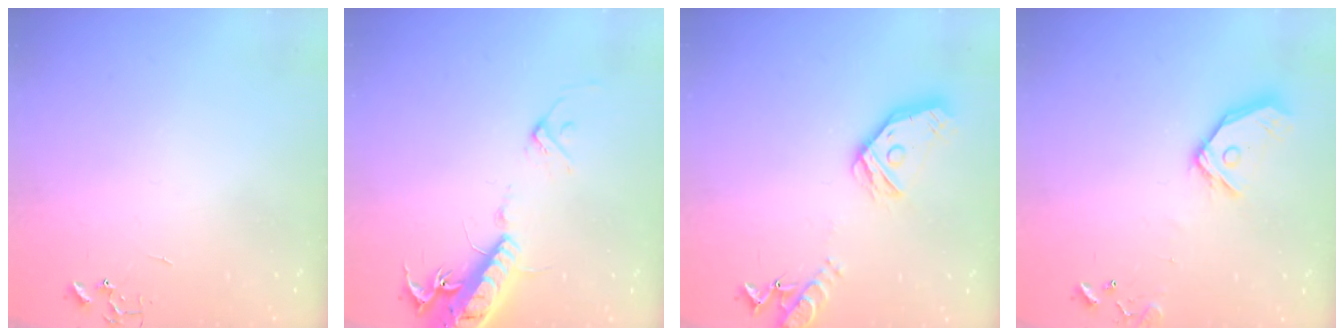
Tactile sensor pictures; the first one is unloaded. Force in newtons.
{"total": 17.9, "press": 17.6, "slide": 3.5}
{"total": 17.4, "press": 17.3, "slide": 2.0}
{"total": 14.2, "press": 14.0, "slide": 2.3}